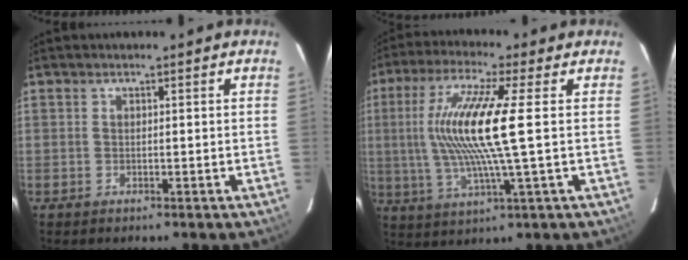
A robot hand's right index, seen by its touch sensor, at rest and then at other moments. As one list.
[{"total": 14.3, "force": [1.1, 0.4, 14.3], "torque": [-0.277, -0.004, 0.024]}]